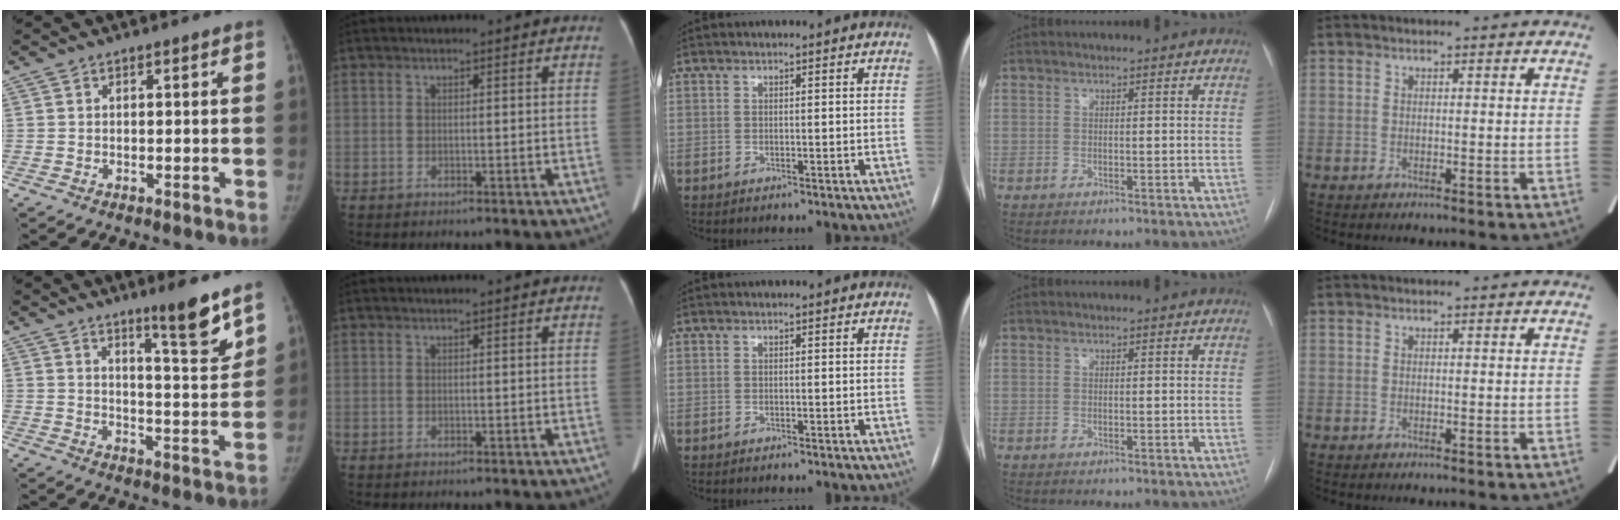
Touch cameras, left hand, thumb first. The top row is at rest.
{"thumb": {"total": 9.8, "force": [7.0, 0.9, 6.8], "torque": [-0.081, -0.061, 0.108]}, "index": {"total": 0.7, "force": [0.6, -0.1, 0.3], "torque": [-0.005, 0.008, 0.012]}}